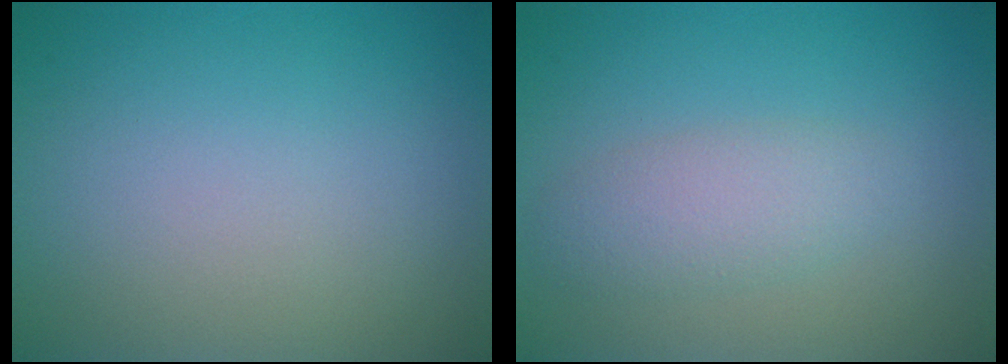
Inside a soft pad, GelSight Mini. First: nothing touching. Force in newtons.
{"total": 2.6, "press": 2.6, "slide": 0.1}